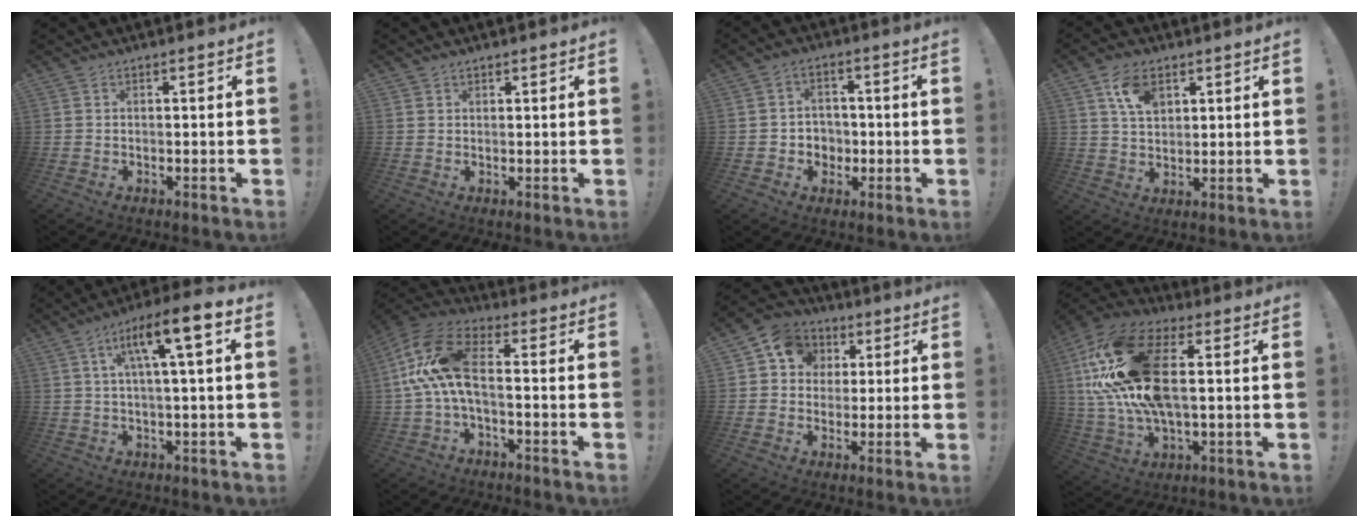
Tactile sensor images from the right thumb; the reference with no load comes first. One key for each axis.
{"total": 1.2, "fx": 1.0, "fy": 0.7, "fz": 0.0, "tx": 0.001, "ty": -0.004, "tz": 0.019}
{"total": 5.6, "fx": 0.0, "fy": 5.5, "fz": 1.4, "tx": -0.023, "ty": -0.003, "tz": 0.004}
{"total": 8.9, "fx": 4.7, "fy": 6.0, "fz": 4.6, "tx": -0.065, "ty": -0.014, "tz": 0.087}
{"total": 11.4, "fx": 3.3, "fy": 1.8, "fz": 10.8, "tx": -0.171, "ty": -0.010, "tz": 0.044}
{"total": 14.0, "fx": 0.3, "fy": 6.7, "fz": 12.3, "tx": -0.245, "ty": 0.009, "tz": 0.009}
{"total": 9.3, "fx": 2.2, "fy": 8.5, "fz": 3.0, "tx": -0.036, "ty": -0.001, "tz": 0.046}
{"total": 25.2, "fx": 4.0, "fy": 13.5, "fz": 20.9, "tx": -0.393, "ty": 0.000, "tz": 0.072}